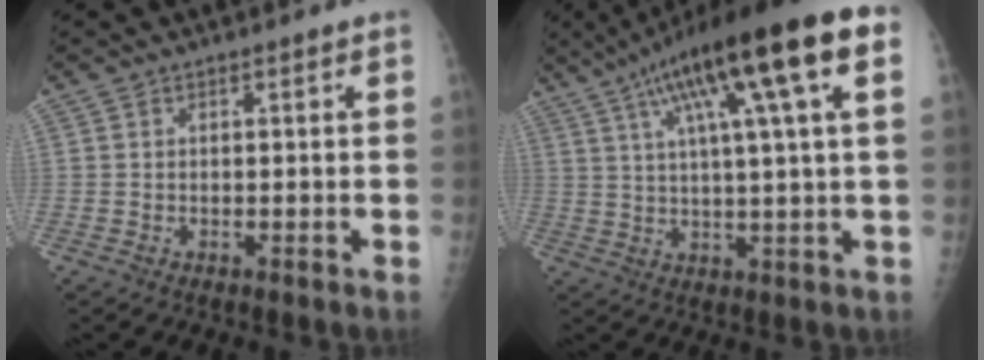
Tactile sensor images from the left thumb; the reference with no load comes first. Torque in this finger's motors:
{"motor_torque": [0.63, 0.77, 1.90, -0.88, 0.17]}